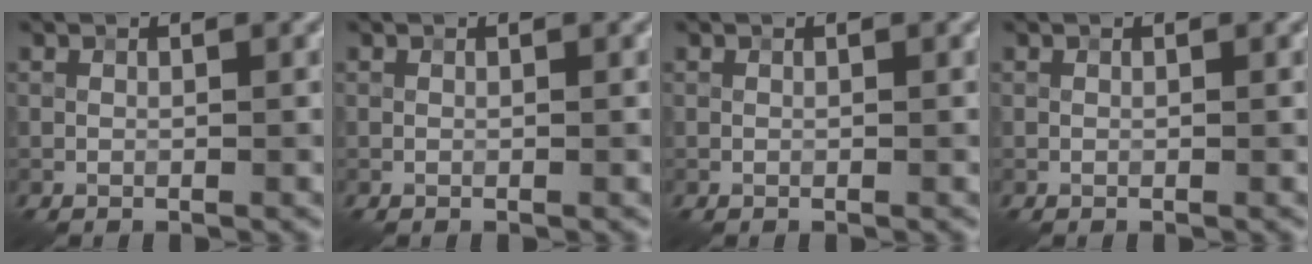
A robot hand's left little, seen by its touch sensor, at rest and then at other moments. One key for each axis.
{"total": 0.0}
{"total": 0.0}
{"total": 0.0}